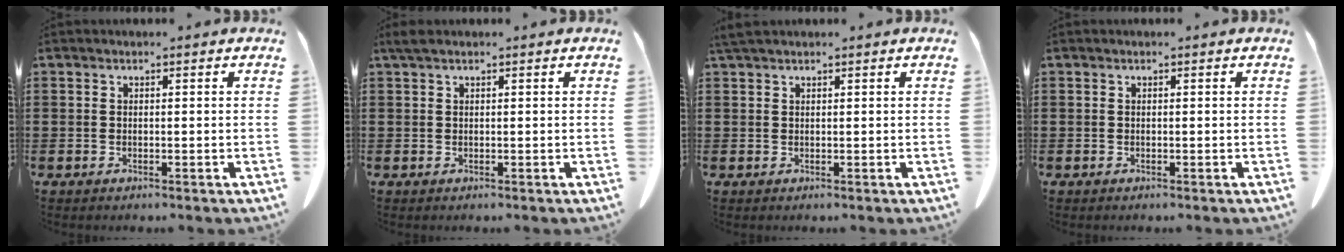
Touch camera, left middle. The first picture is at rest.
{"total": 1.1, "force": [0.6, 0.3, 0.9], "torque": [-0.019, 0.003, 0.010]}
{"total": 1.2, "force": [1.0, 0.2, 0.6], "torque": [-0.015, 0.001, 0.020]}
{"total": 0.0}